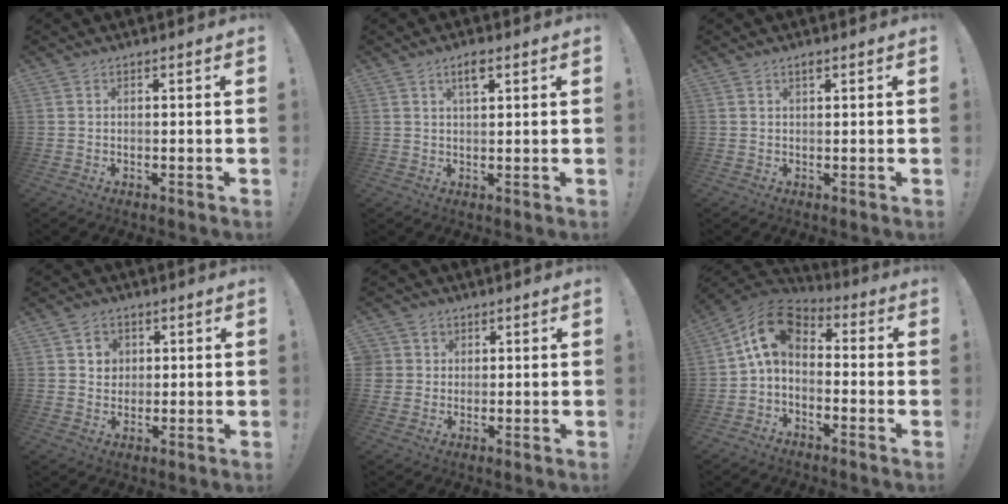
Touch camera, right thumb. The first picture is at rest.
{"total": 4.0, "force": [2.2, 1.3, 3.1], "torque": [-0.060, 0.002, 0.034]}
{"total": 1.2, "force": [0.8, 0.4, 0.8], "torque": [-0.017, 0.001, 0.014]}
{"total": 4.8, "force": [1.5, 4.3, 1.3], "torque": [-0.015, -0.008, 0.026]}
{"total": 4.1, "force": [1.4, 3.8, 0.3], "torque": [-0.010, -0.003, 0.029]}
{"total": 10.9, "force": [1.5, 6.9, 8.3], "torque": [-0.149, 0.007, 0.029]}